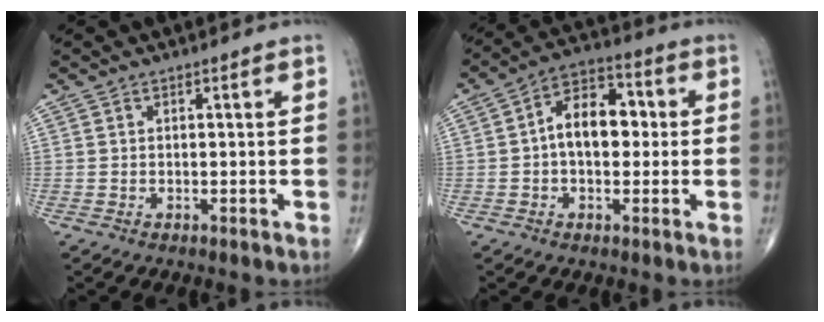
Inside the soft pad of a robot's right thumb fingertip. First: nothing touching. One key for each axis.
{"total": 10.4, "fx": 0.3, "fy": 6.5, "fz": 8.1, "tx": -0.109, "ty": 0.028, "tz": -0.006}